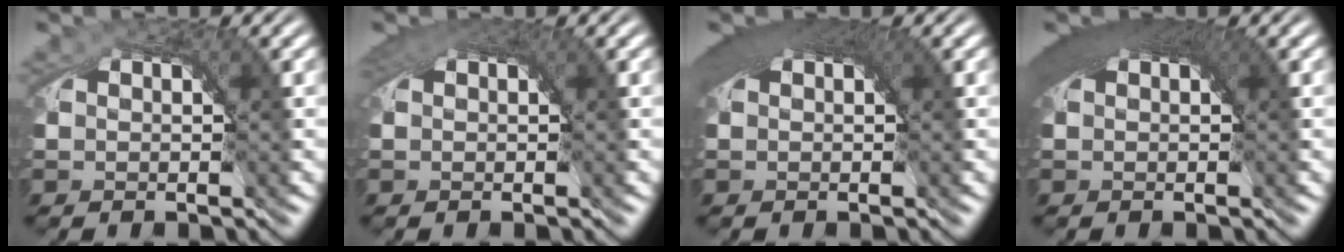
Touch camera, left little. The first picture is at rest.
{"total": 1.2, "force": [0.5, 0.1, 1.1], "torque": [-0.009, -0.001, 0.008]}
{"total": 4.2, "force": [1.5, 1.4, 3.7], "torque": [-0.042, 0.011, 0.018]}
{"total": 5.2, "force": [1.7, 1.8, 4.5], "torque": [-0.054, 0.014, 0.019]}